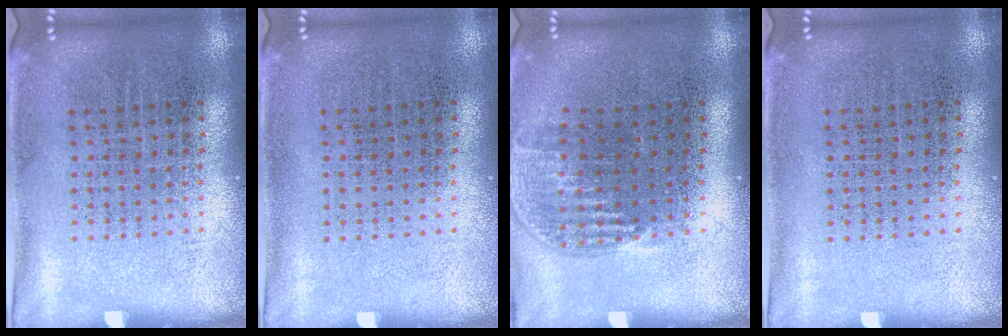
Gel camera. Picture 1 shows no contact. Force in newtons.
{"total": 0.0}
{"total": 1.1, "press": 0.9, "slide": 0.6}
{"total": 0.0}